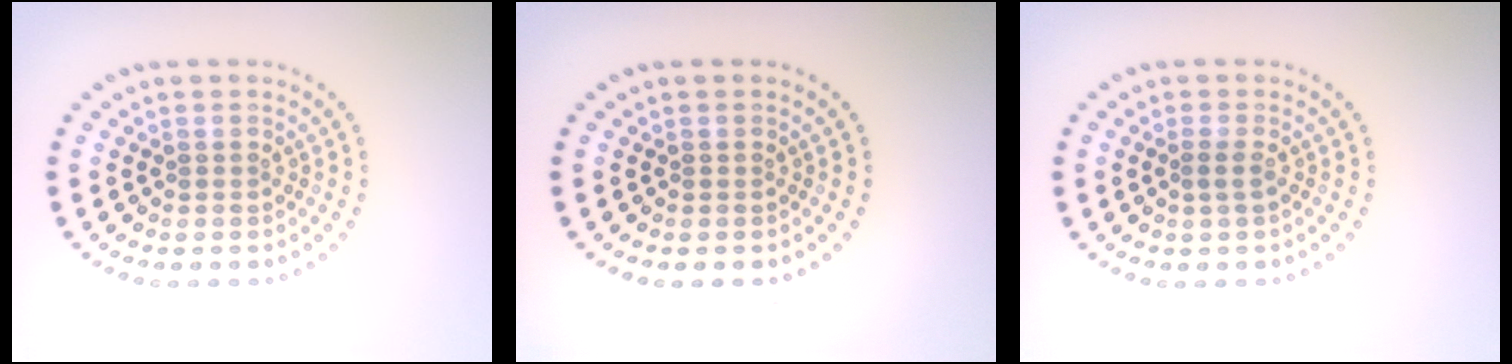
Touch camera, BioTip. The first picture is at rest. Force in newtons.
{"total": 0.0}
{"total": 0.7, "press": 0.5, "slide": 0.5}